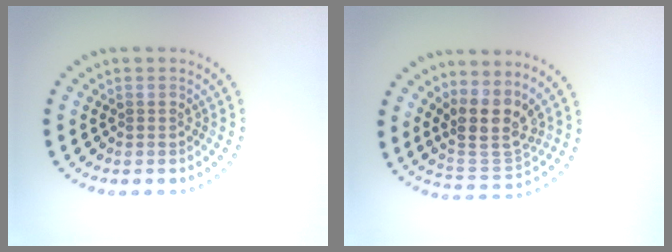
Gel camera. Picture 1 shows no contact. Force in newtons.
{"total": 4.1, "press": 3.4, "slide": 2.3}